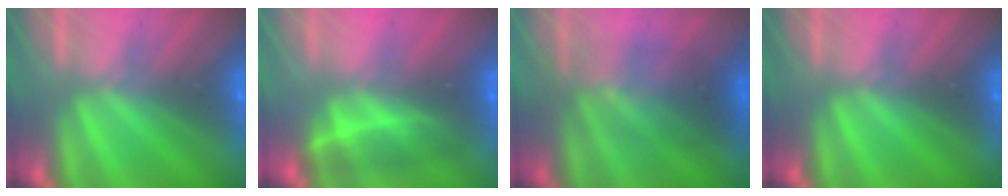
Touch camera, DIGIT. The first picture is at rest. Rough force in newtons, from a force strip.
{"total": 1.9}
{"total": 1.7}
{"total": 0.0}